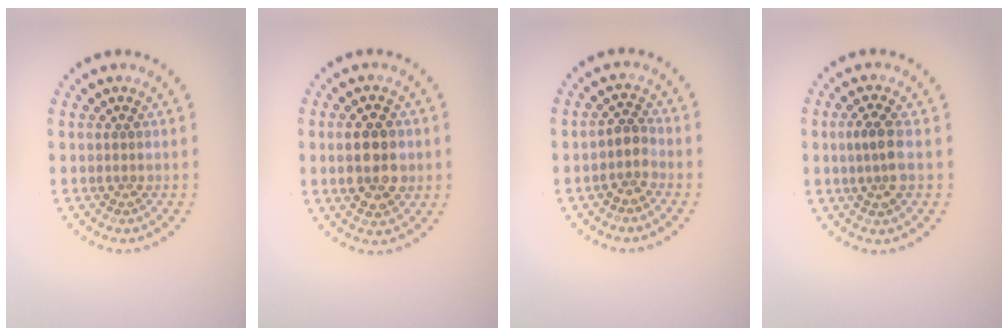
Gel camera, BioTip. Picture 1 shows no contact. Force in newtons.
{"total": 4.9, "press": 4.8, "slide": 0.3}
{"total": 2.0, "press": 1.6, "slide": 1.2}
{"total": 2.6, "press": 2.4, "slide": 0.9}